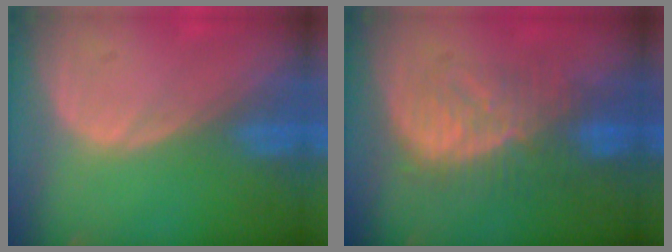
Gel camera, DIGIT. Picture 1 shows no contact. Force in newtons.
{"total": 8.9, "press": 8.5, "slide": 2.4}